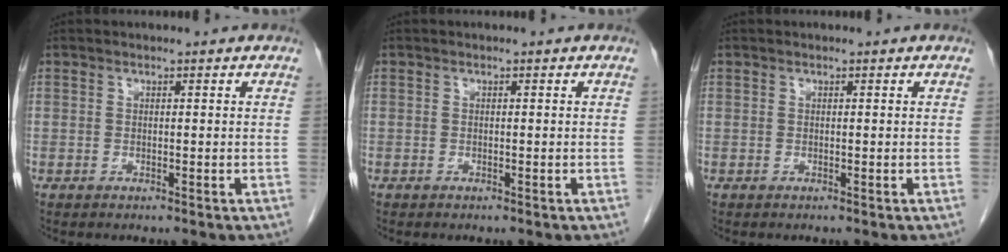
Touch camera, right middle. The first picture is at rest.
{"total": 0.0}
{"total": 0.0}